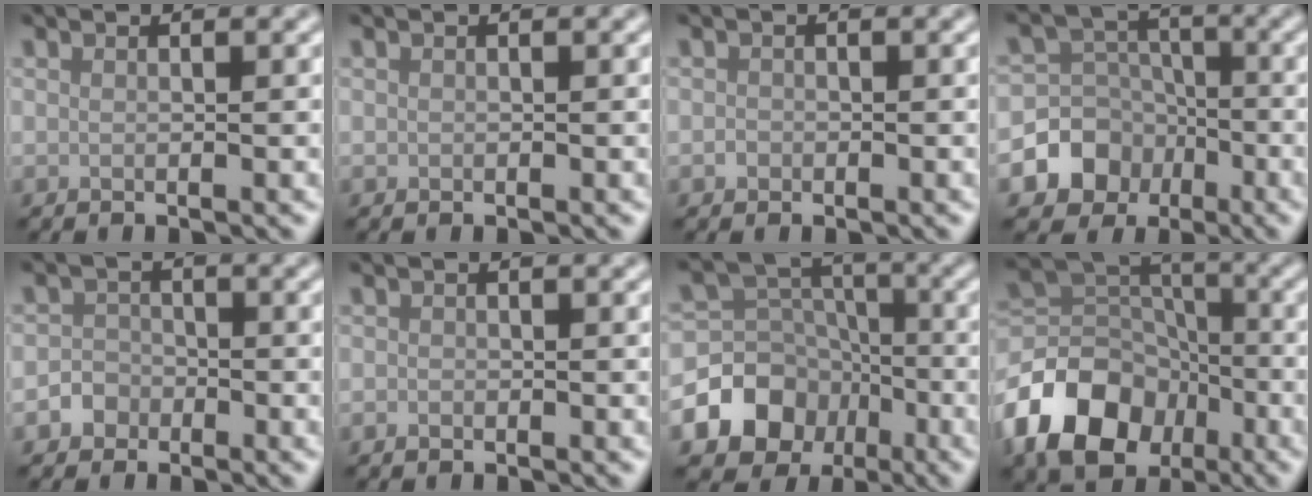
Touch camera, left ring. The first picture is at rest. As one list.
[{"total": 0.0}, {"total": 0.7, "force": [-0.3, 0.6, 0.1], "torque": [0.001, -0.002, -0.007]}, {"total": 6.6, "force": [-3.0, 5.6, 1.8], "torque": [-0.016, 0.011, -0.079]}, {"total": 2.2, "force": [-1.3, 1.8, 0.3], "torque": [0.016, 0.006, -0.029]}, {"total": 0.6, "force": [-0.3, 0.5, 0.2], "torque": [-0.002, -0.003, -0.007]}, {"total": 9.2, "force": [-4.7, 7.3, 3.0], "torque": [-0.058, 0.003, -0.090]}, {"total": 11.5, "force": [-5.9, 7.9, 5.9], "torque": [-0.120, -0.003, -0.120]}]